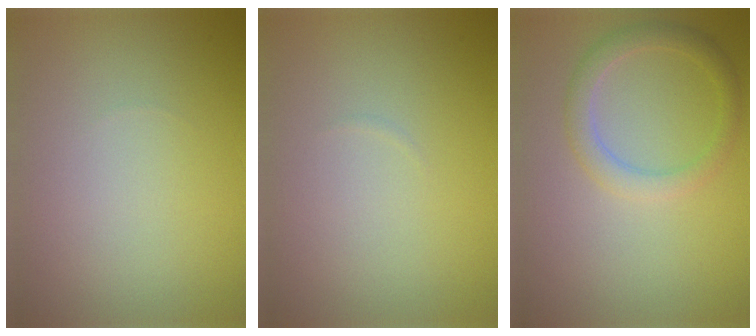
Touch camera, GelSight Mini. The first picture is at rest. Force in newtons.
{"total": 0.0}
{"total": 2.3, "press": 2.3, "slide": 0.1}